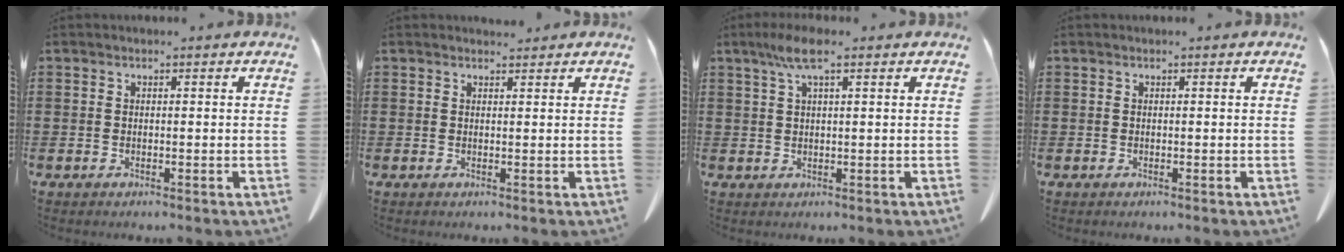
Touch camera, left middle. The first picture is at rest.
{"total": 1.2, "force": [1.1, 0.3, 0.1], "torque": [0.003, -0.002, 0.020]}
{"total": 4.8, "force": [2.5, 0.9, 4.1], "torque": [-0.085, 0.006, 0.042]}
{"total": 0.0}